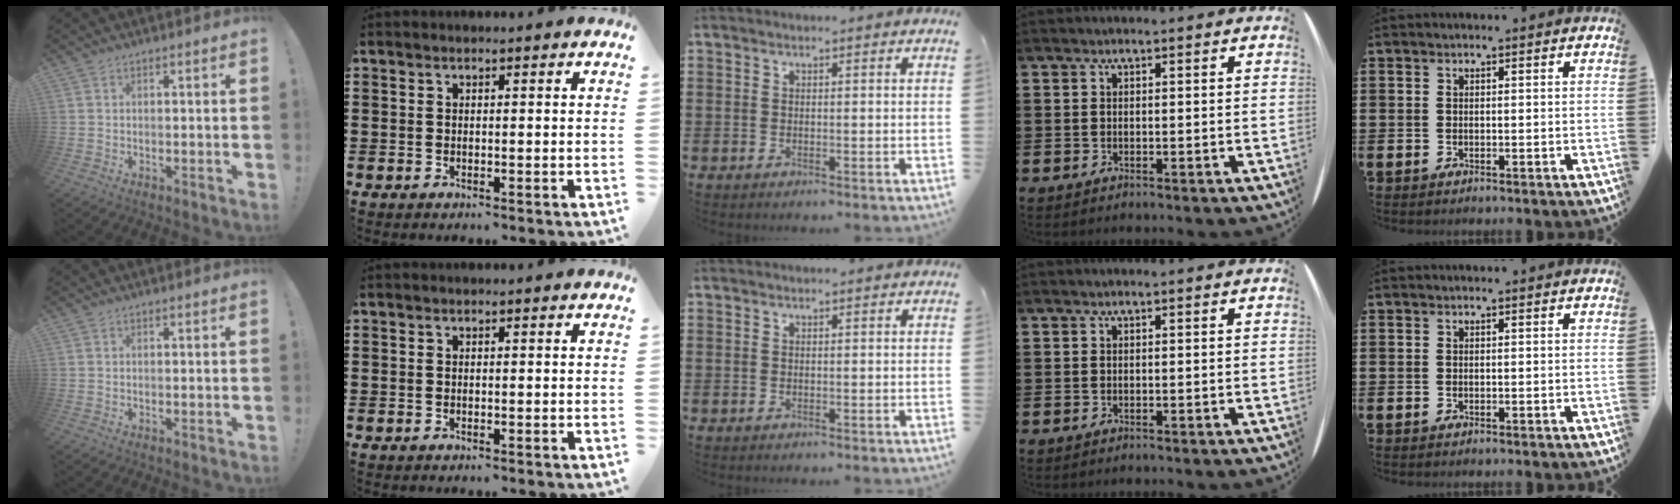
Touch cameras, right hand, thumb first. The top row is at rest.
{}